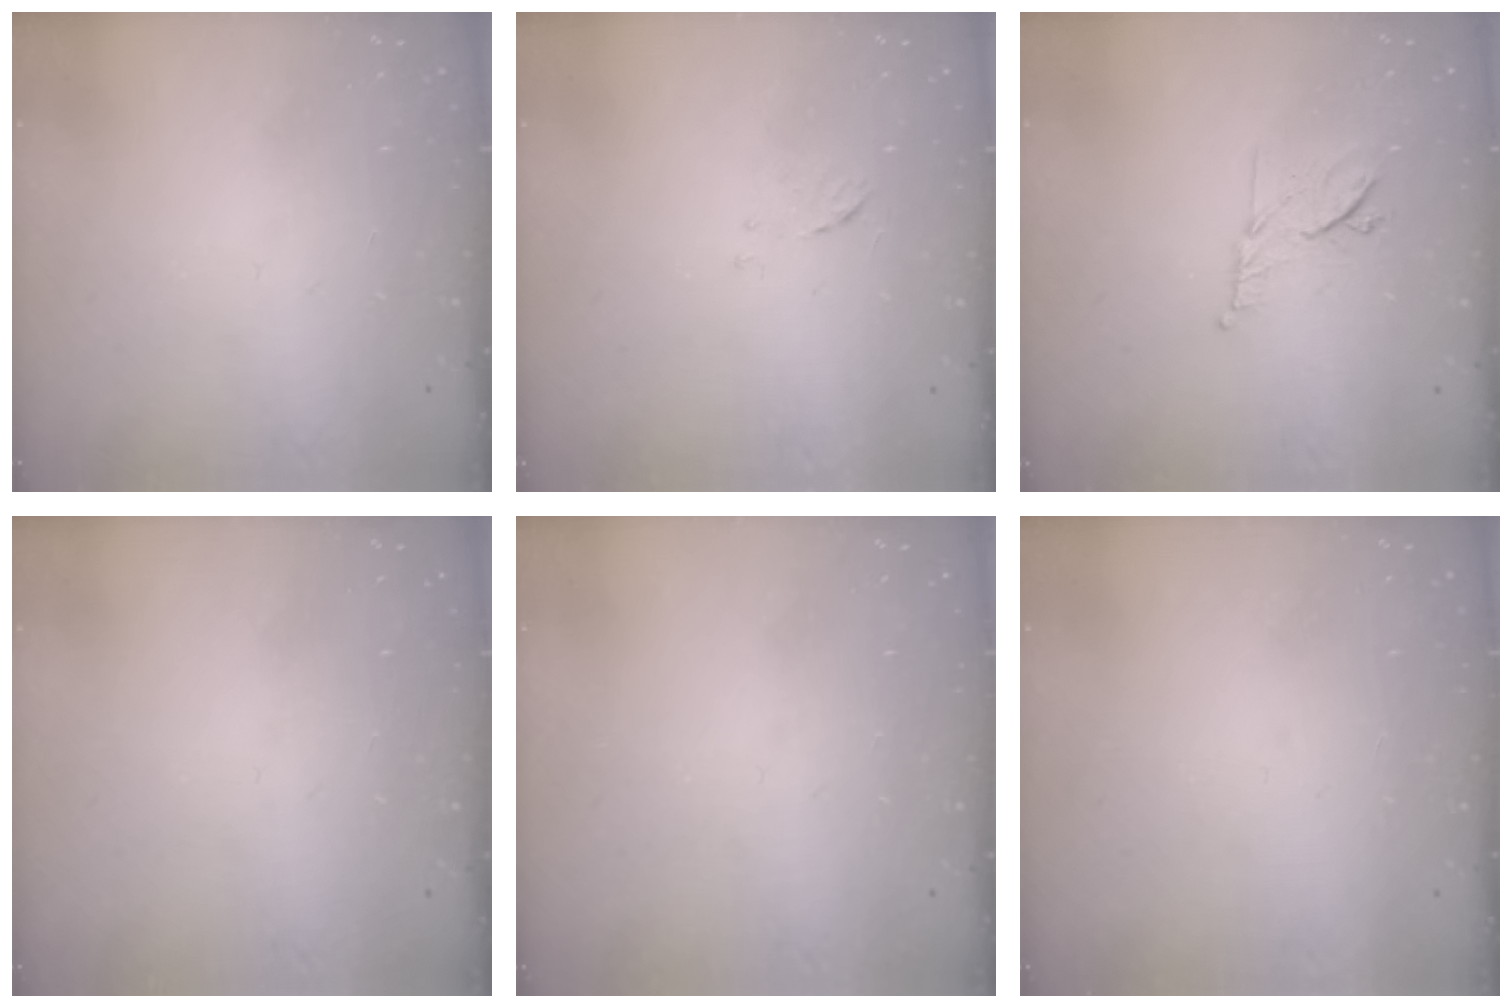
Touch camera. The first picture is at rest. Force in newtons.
{"total": 5.4, "press": 5.3, "slide": 1.0}
{"total": 9.7, "press": 9.7, "slide": 0.6}
{"total": 0.0}
{"total": 0.0}
{"total": 1.5, "press": 1.5, "slide": 0.1}